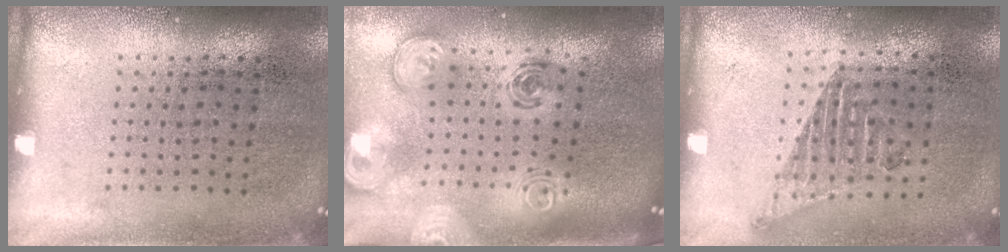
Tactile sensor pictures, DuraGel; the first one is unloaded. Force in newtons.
{"total": 2.9, "press": 2.0, "slide": 2.1}
{"total": 1.0, "press": 0.9, "slide": 0.4}